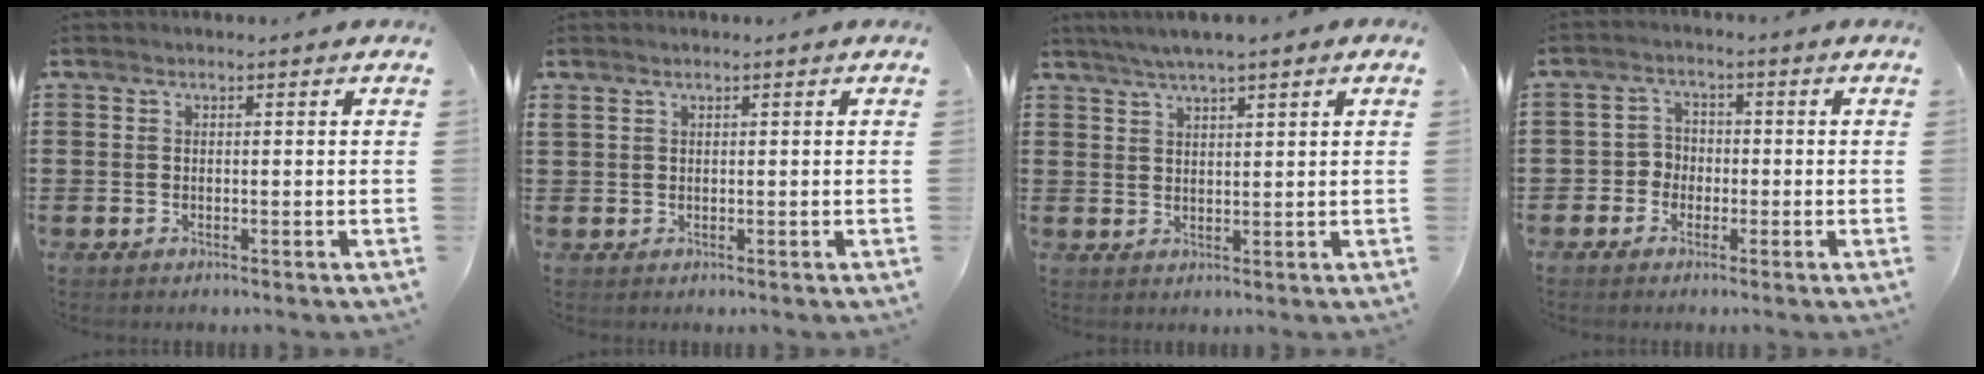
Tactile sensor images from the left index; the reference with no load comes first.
{"total": 0.7, "force": [0.5, 0.3, 0.3], "torque": [-0.008, 0.003, 0.010]}
{"total": 2.9, "force": [2.3, 0.0, 1.8], "torque": [-0.037, 0.001, 0.043]}
{"total": 3.1, "force": [-1.4, 2.6, 0.8], "torque": [-0.025, 0.008, -0.033]}